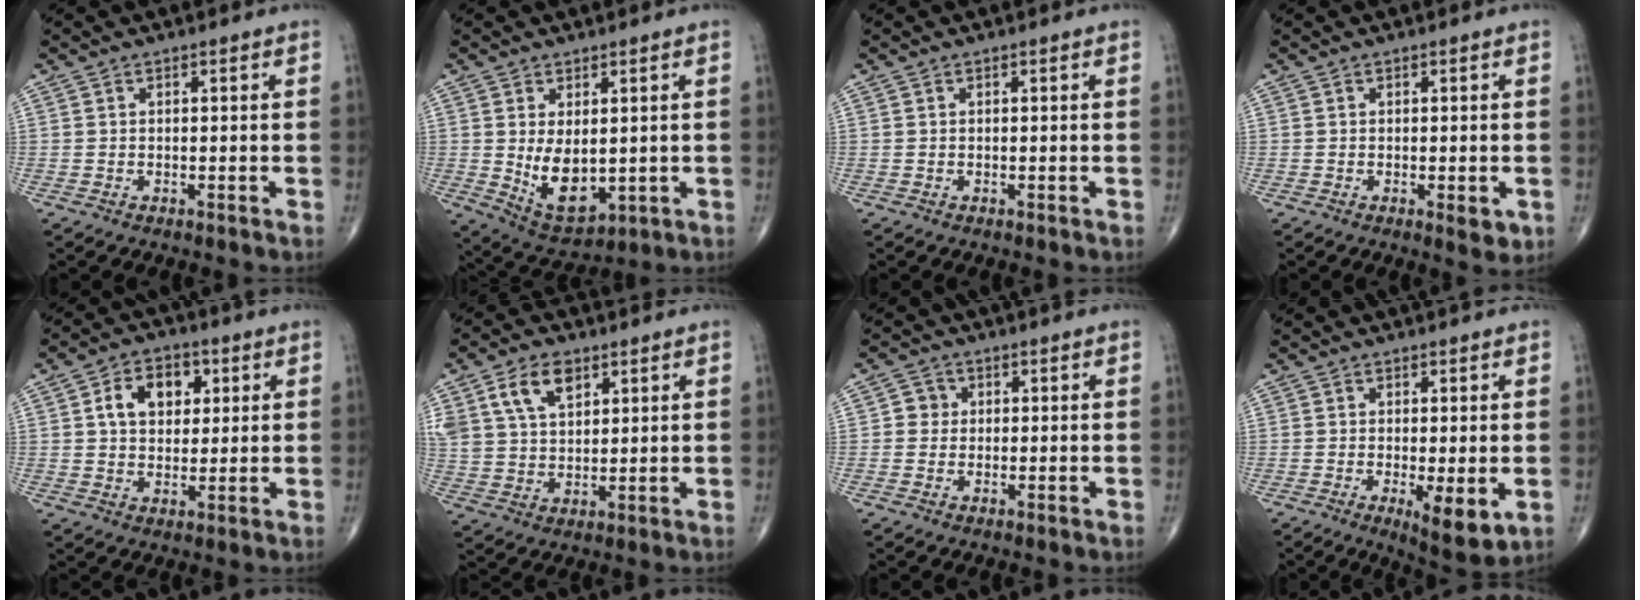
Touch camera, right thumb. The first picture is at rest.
{"total": 9.0, "force": [0.1, 5.1, 7.5], "torque": [-0.107, -0.016, 0.024]}
{"total": 0.0}
{"total": 2.8, "force": [-0.8, 1.1, 2.5], "torque": [-0.026, -0.006, -0.008]}
{"total": 9.0, "force": [2.6, 6.3, 5.9], "torque": [-0.068, 0.002, 0.038]}
{"total": 9.9, "force": [4.9, 6.0, 6.1], "torque": [-0.104, -0.012, 0.098]}
{"total": 2.6, "force": [0.2, 2.5, 0.7], "torque": [0.006, 0.006, -0.003]}
{"total": 6.9, "force": [-1.6, 2.0, 6.4], "torque": [-0.098, -0.021, -0.022]}